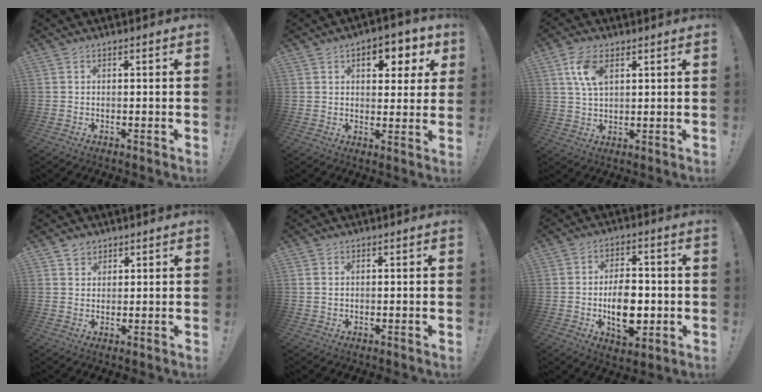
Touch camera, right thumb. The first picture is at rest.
{"total": 8.4, "force": [3.5, 4.9, 5.8], "torque": [-0.060, -0.013, 0.054]}
{"total": 8.2, "force": [3.5, 4.6, 5.8], "torque": [-0.108, -0.006, 0.065]}
{"total": 2.9, "force": [2.1, 1.9, 0.2], "torque": [-0.001, -0.010, 0.039]}
{"total": 1.2, "force": [0.5, 0.9, 0.7], "torque": [-0.009, 0.001, 0.008]}
{"total": 12.6, "force": [-2.3, 7.7, 9.8], "torque": [-0.166, 0.006, -0.037]}